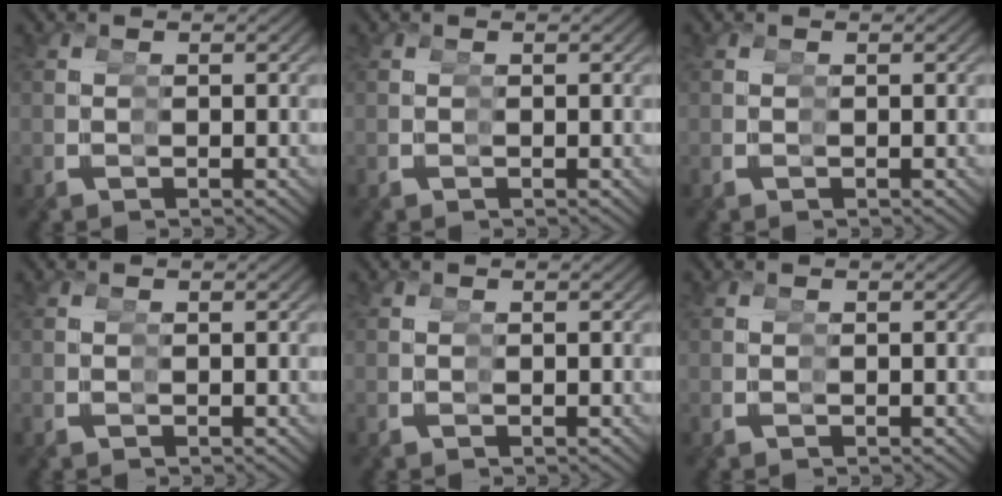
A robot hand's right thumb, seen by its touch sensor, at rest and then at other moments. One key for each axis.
{"total": 0.0}
{"total": 0.0}
{"total": 0.0}
{"total": 0.0}
{"total": 0.0}